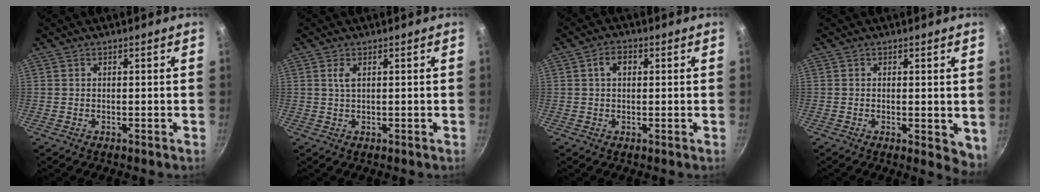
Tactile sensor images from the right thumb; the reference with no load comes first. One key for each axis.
{"total": 1.6, "fx": 0.5, "fy": 0.5, "fz": 1.4, "tx": -0.028, "ty": -0.002, "tz": 0.012}
{"total": 3.3, "fx": 0.7, "fy": 2.3, "fz": 2.3, "tx": -0.032, "ty": 0.006, "tz": 0.008}
{"total": 5.1, "fx": -0.2, "fy": 2.4, "fz": 4.5, "tx": -0.056, "ty": -0.014, "tz": -0.003}